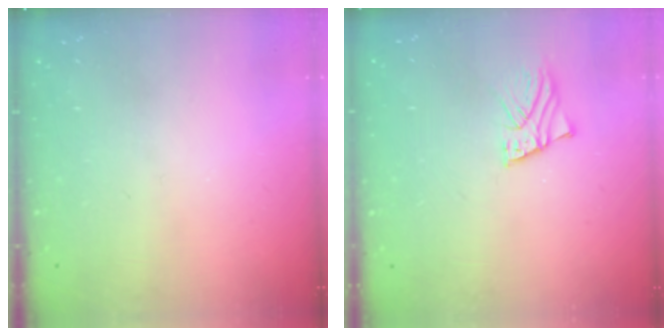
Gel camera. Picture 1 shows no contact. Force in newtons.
{"total": 2.6, "press": 2.6, "slide": 0.2}